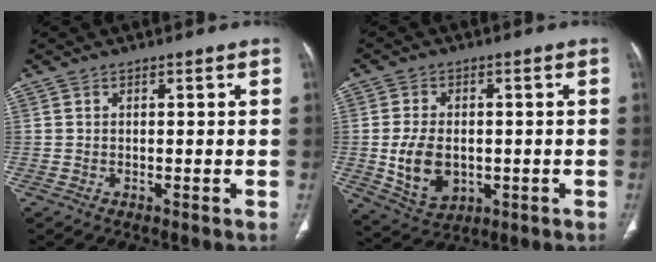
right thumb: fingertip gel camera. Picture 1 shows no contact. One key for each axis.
{"total": 9.7, "fx": -1.1, "fy": 6.6, "fz": 7.0, "tx": -0.115, "ty": -0.003, "tz": -0.003}